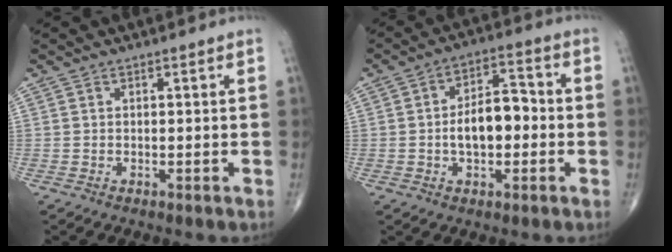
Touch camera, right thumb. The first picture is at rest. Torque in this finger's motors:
{"motor_torque": [1.22, 1.25, 1.05, -0.16, 0.07]}